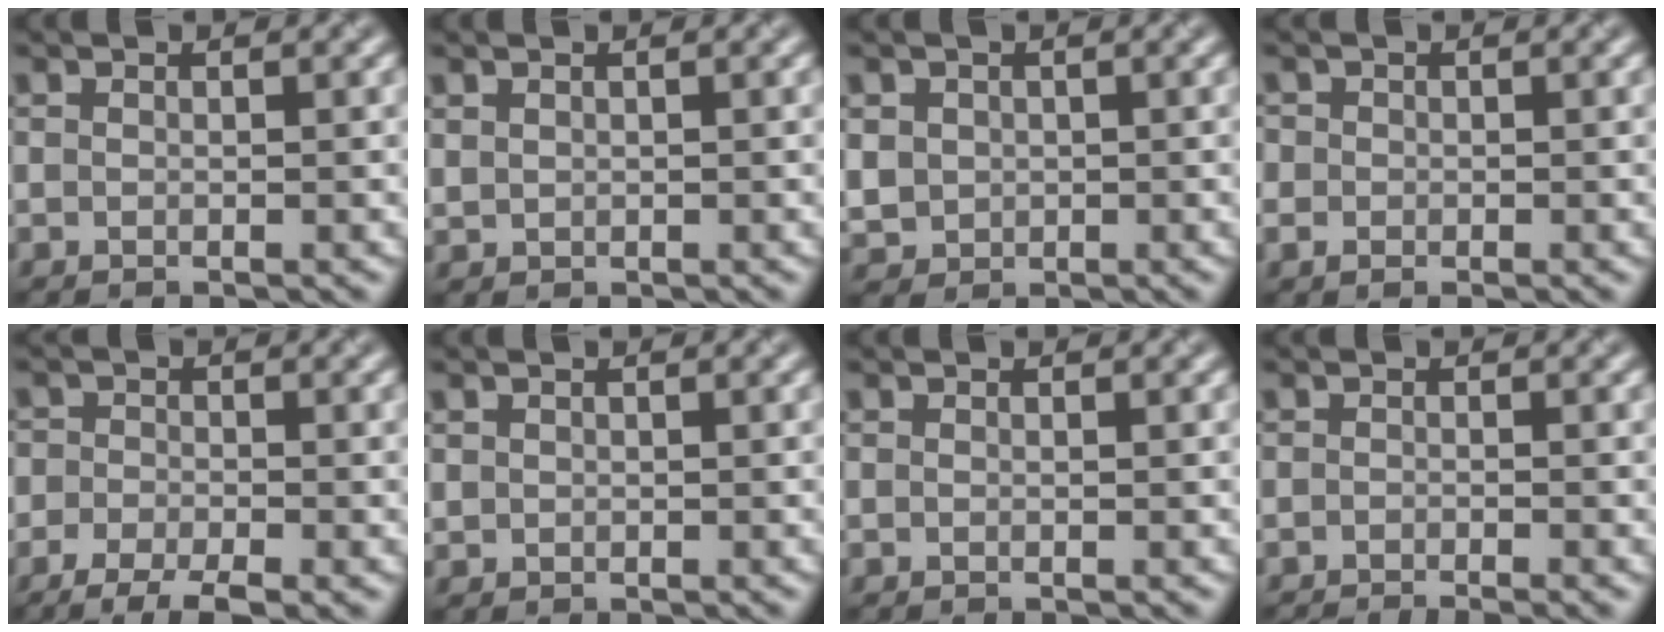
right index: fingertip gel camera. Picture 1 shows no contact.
{"total": 0.7, "force": [0.5, 0.5, 0.2], "torque": [-0.006, -0.001, 0.014]}
{"total": 2.4, "force": [0.2, 2.3, 0.7], "torque": [-0.022, -0.002, 0.014]}
{"total": 1.7, "force": [-0.3, 1.5, 0.8], "torque": [-0.008, -0.004, -0.008]}
{"total": 6.0, "force": [-3.6, 2.8, 3.9], "torque": [-0.061, -0.012, -0.059]}
{"total": 0.6, "force": [0.2, 0.5, 0.0], "torque": [0.001, -0.002, 0.008]}
{"total": 0.0}
{"total": 2.4, "force": [-1.9, 0.3, 1.4], "torque": [-0.018, -0.004, -0.034]}